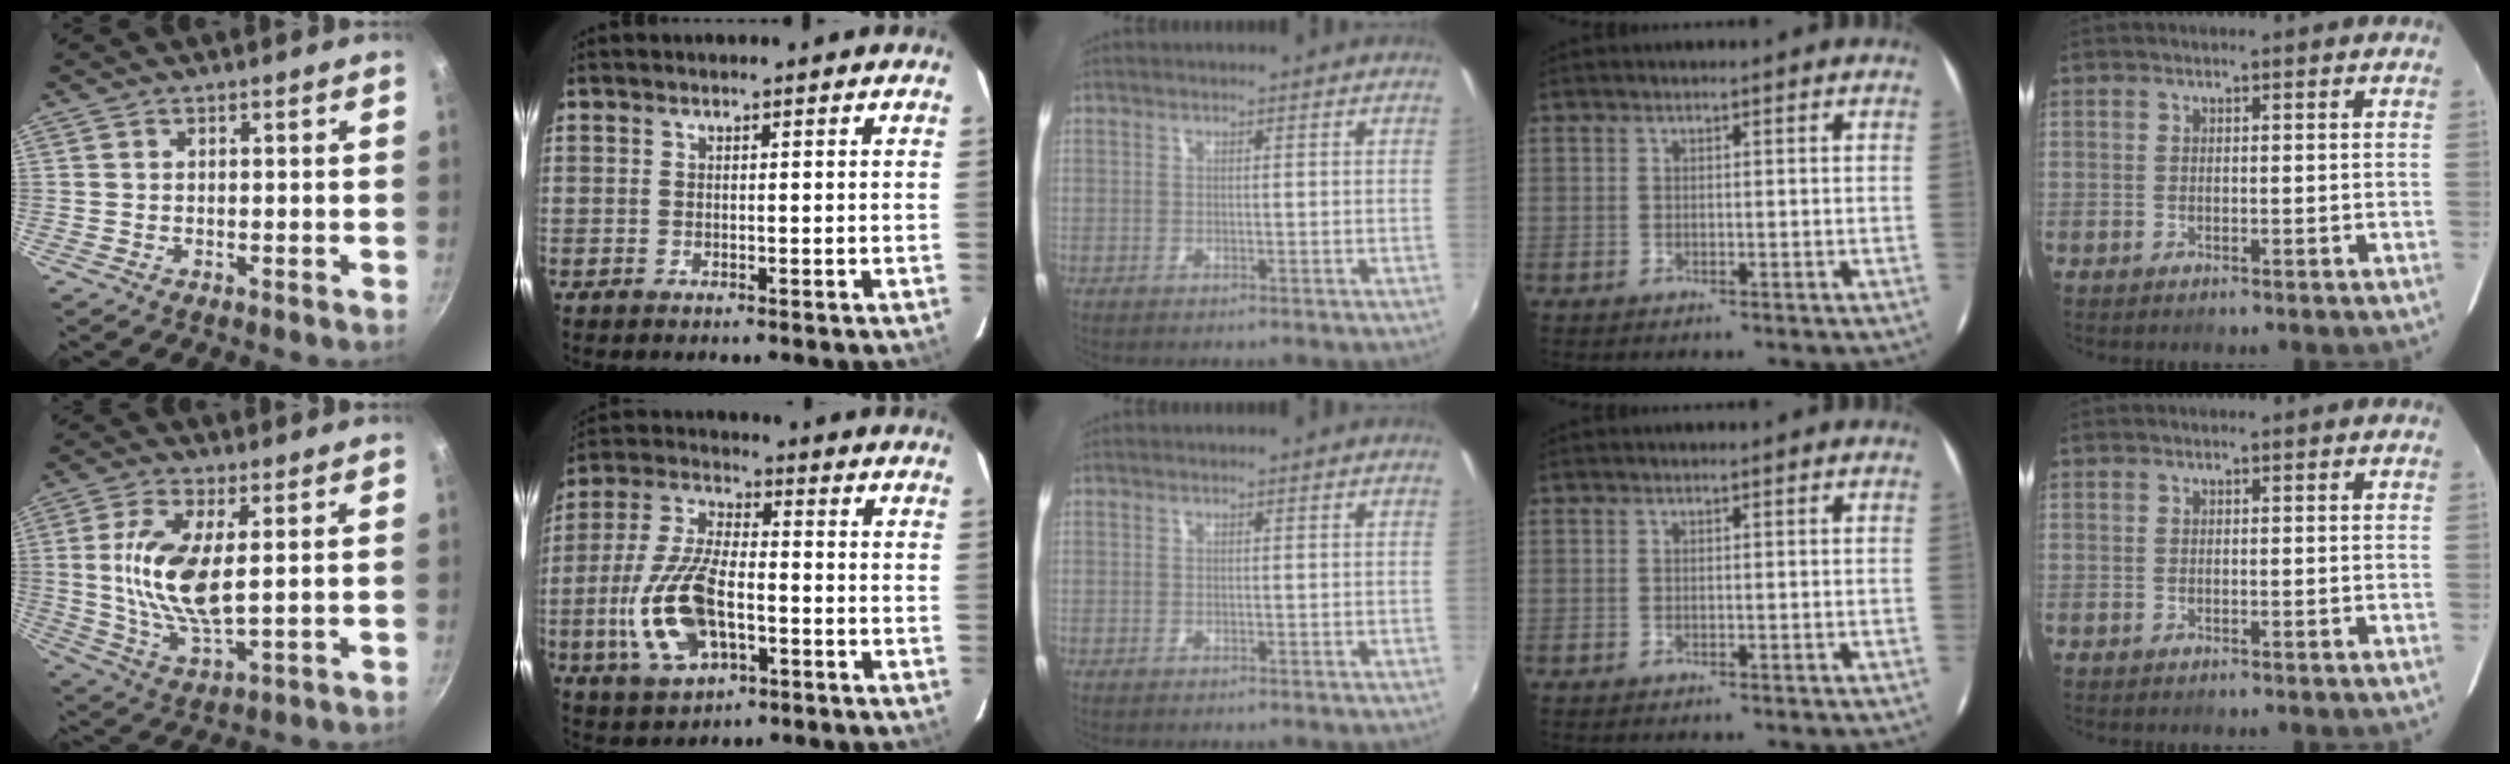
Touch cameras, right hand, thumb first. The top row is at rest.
{"thumb": {"total": 12.5, "force": [2.1, 5.0, 11.2], "torque": [-0.225, -0.012, 0.044]}, "index": {"total": 15.3, "force": [-4.3, 7.2, 12.8], "torque": [-0.282, -0.003, -0.075]}}